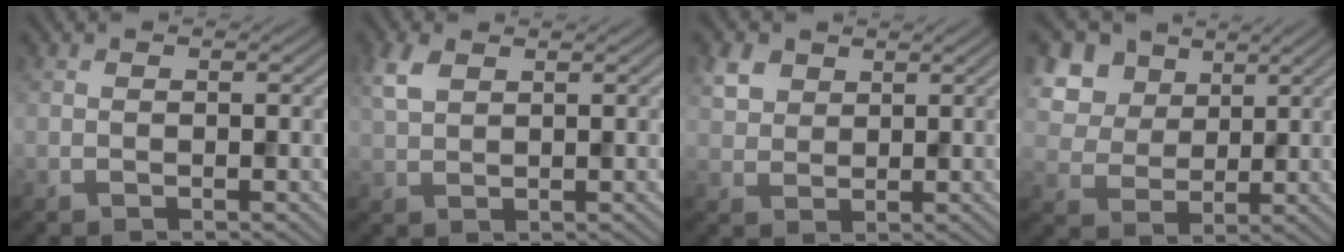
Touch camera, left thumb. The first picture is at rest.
{"total": 3.2, "force": [1.7, 1.6, 2.2], "torque": [-0.061, 0.008, 0.036]}
{"total": 3.6, "force": [1.9, 2.6, 1.6], "torque": [-0.046, 0.003, 0.044]}
{"total": 9.6, "force": [4.7, 7.1, 4.5], "torque": [-0.161, 0.009, 0.103]}